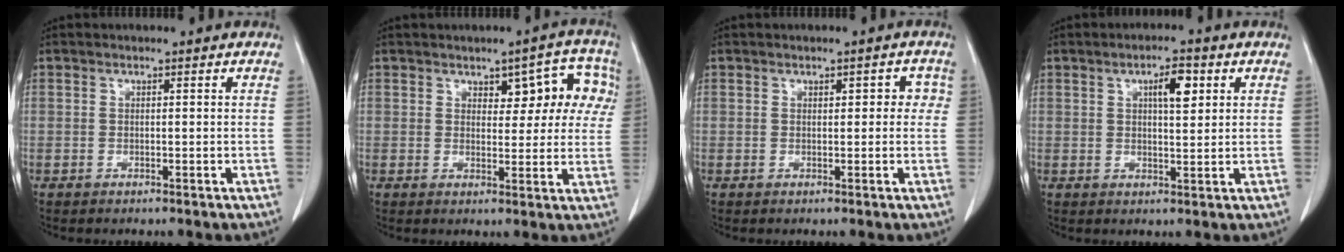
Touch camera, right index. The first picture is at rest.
{"total": 7.4, "force": [2.8, 3.6, 5.9], "torque": [-0.051, 0.026, 0.033]}
{"total": 2.9, "force": [0.7, 1.5, 2.4], "torque": [-0.023, 0.017, 0.007]}
{"total": 4.8, "force": [1.9, 1.3, 4.2], "torque": [-0.070, 0.004, 0.030]}